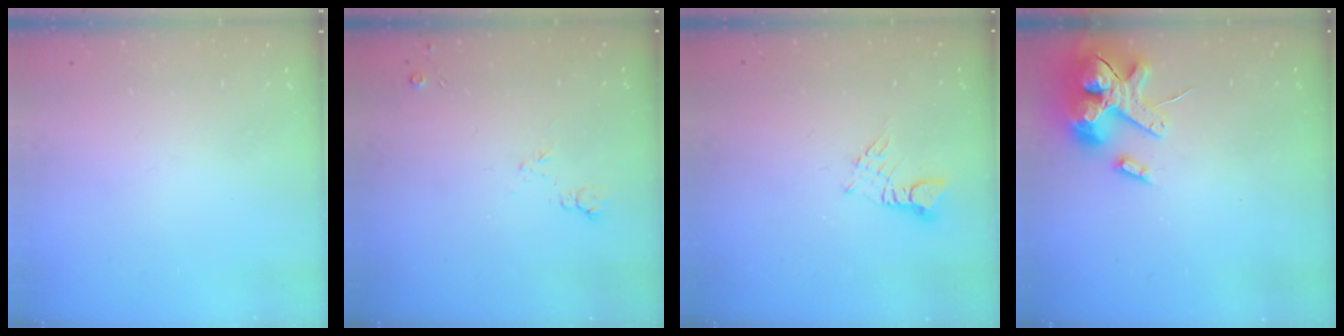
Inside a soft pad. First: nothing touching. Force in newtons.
{"total": 4.6, "press": 4.5, "slide": 0.9}
{"total": 2.3, "press": 2.3, "slide": 0.3}
{"total": 14.2, "press": 14.0, "slide": 2.2}